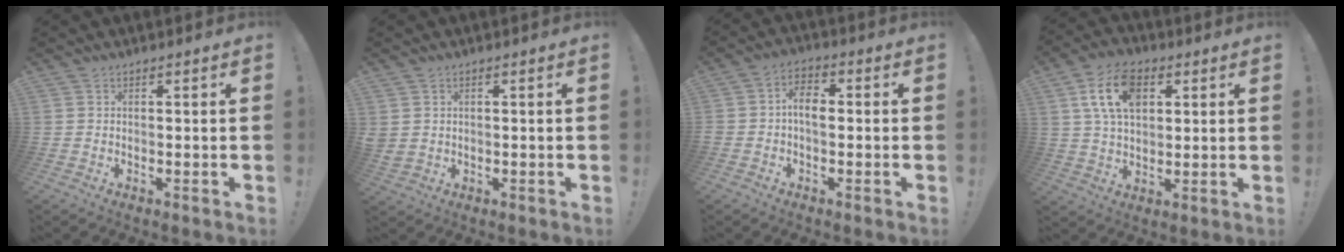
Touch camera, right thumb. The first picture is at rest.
{"total": 2.2, "force": [1.0, 1.7, 0.9], "torque": [-0.020, -0.001, 0.021]}
{"total": 5.8, "force": [-0.3, 3.7, 4.5], "torque": [-0.075, 0.011, -0.004]}
{"total": 13.5, "force": [4.9, 8.4, 9.4], "torque": [-0.171, 0.002, 0.090]}